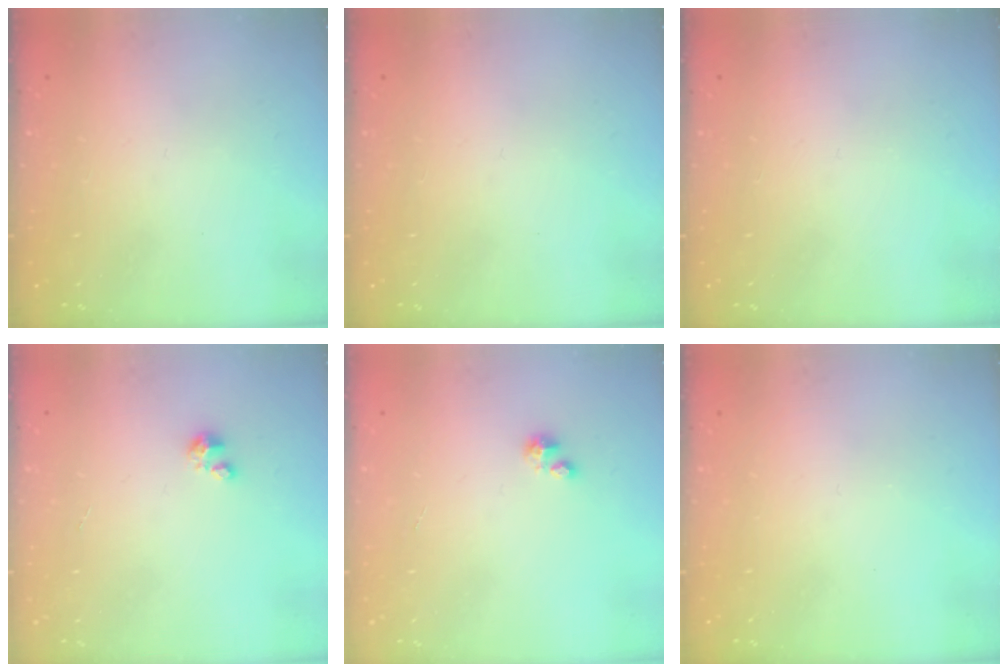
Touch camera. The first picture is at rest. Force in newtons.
{"total": 0.0}
{"total": 0.0}
{"total": 1.5, "press": 1.5, "slide": 0.1}
{"total": 0.9, "press": 0.9, "slide": 0.3}
{"total": 0.0}